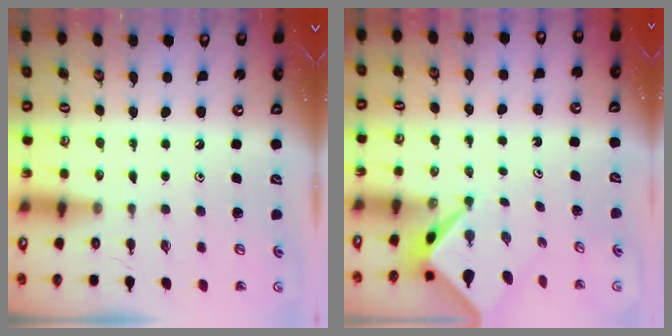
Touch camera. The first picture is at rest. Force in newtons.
{"total": 2.3, "press": 2.2, "slide": 0.3}